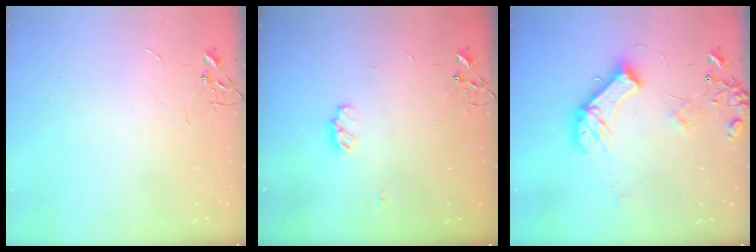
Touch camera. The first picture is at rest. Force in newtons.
{"total": 5.0, "press": 5.0, "slide": 0.6}
{"total": 14.3, "press": 14.2, "slide": 2.0}